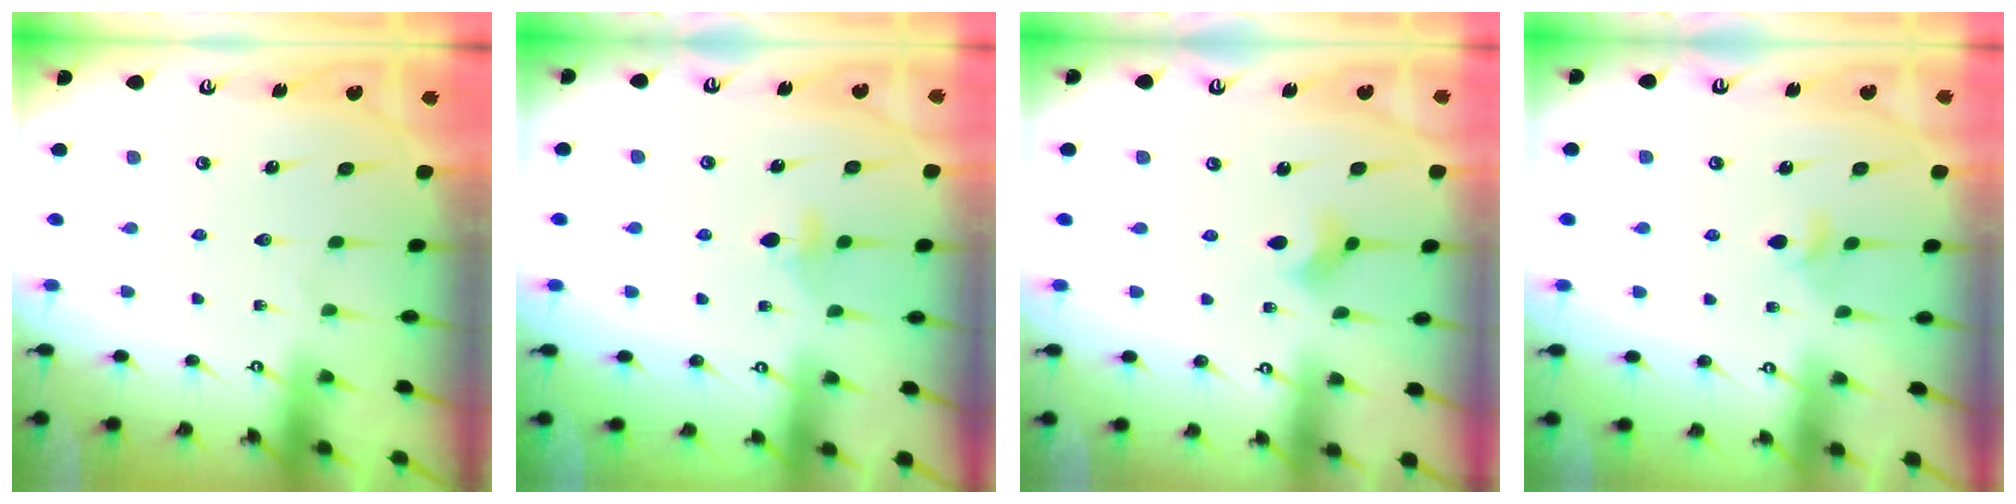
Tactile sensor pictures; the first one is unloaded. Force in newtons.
{"total": 3.2, "press": 3.1, "slide": 0.8}
{"total": 2.6, "press": 2.6, "slide": 0.5}
{"total": 3.2, "press": 3.1, "slide": 0.8}